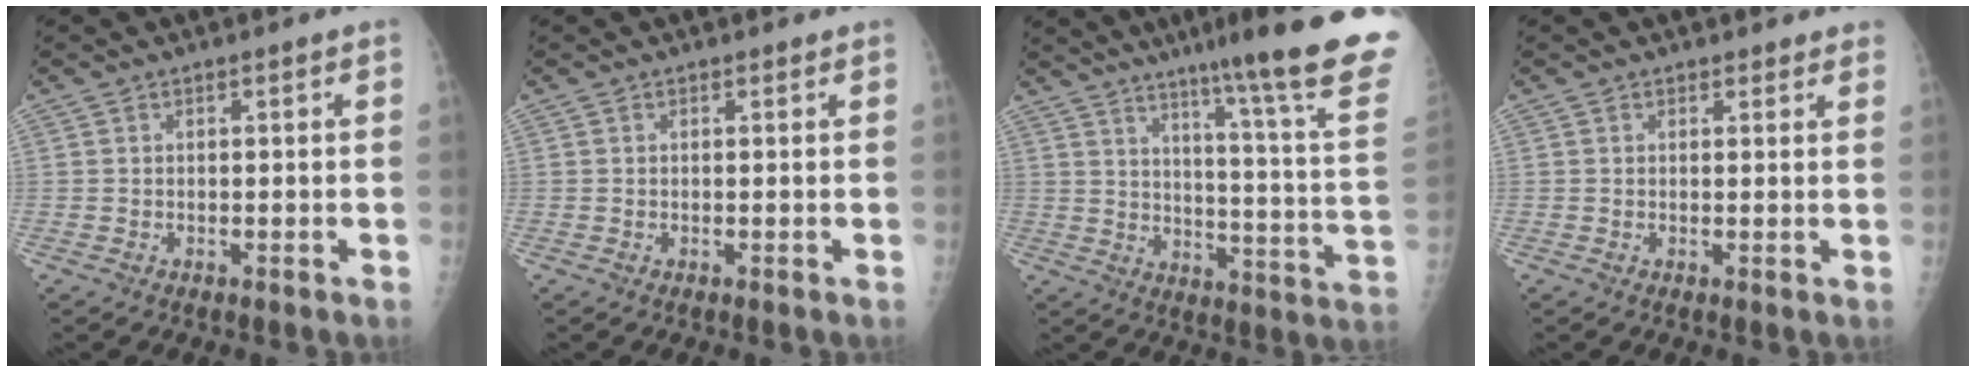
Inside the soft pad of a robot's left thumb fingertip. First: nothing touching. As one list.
[{"total": 0.0}, {"total": 25.6, "force": [18.5, 0.9, 17.7], "torque": [-0.228, -0.116, 0.245]}, {"total": 1.7, "force": [1.5, 0.9, 0.1], "torque": [0.016, -0.006, 0.010]}]